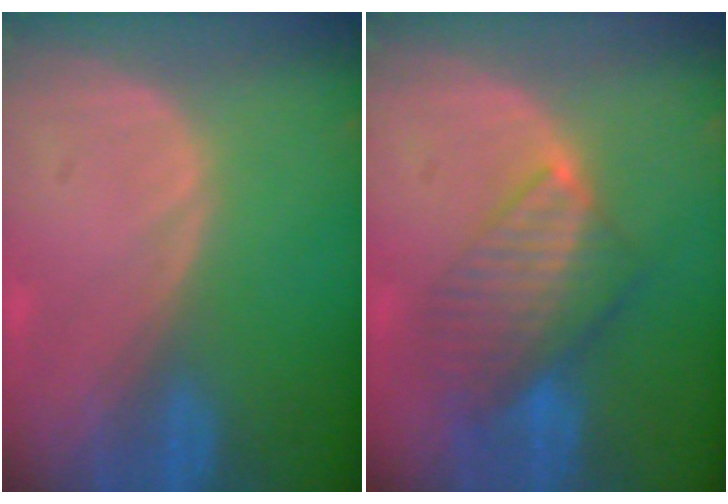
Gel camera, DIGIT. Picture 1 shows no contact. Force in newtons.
{"total": 8.1, "press": 7.1, "slide": 4.0}